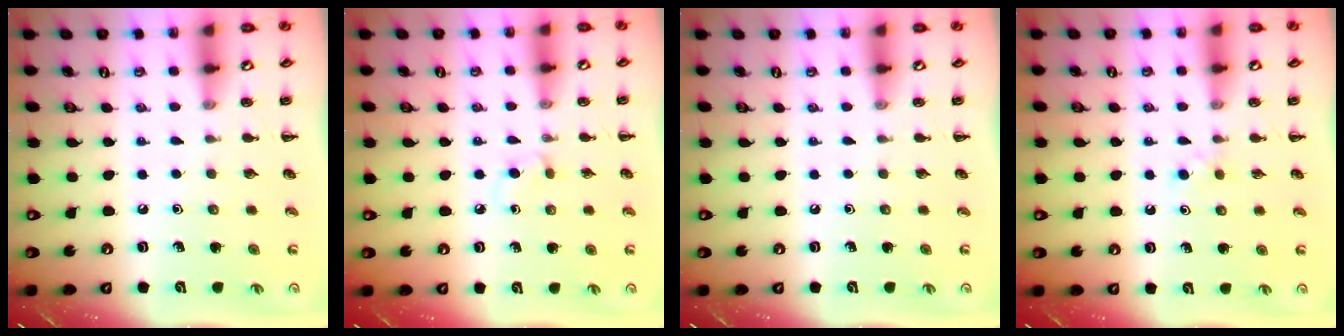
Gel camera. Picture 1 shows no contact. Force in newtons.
{"total": 1.9, "press": 1.6, "slide": 1.0}
{"total": 0.0}
{"total": 2.6, "press": 2.4, "slide": 1.0}